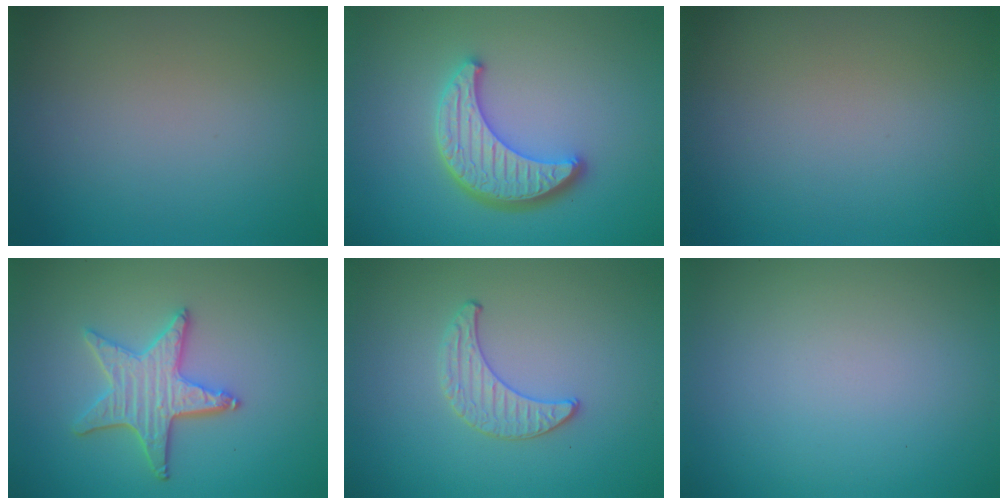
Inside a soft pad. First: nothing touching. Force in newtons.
{"total": 4.5, "press": 3.8, "slide": 2.4}
{"total": 0.0}
{"total": 4.2, "press": 3.8, "slide": 1.7}
{"total": 1.3, "press": 1.3, "slide": 0.2}
{"total": 0.0}